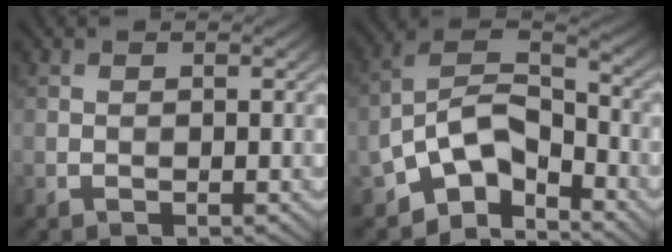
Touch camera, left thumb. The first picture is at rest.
{"total": 10.6, "force": [-6.2, 5.4, 6.7], "torque": [-0.111, 0.001, -0.140]}